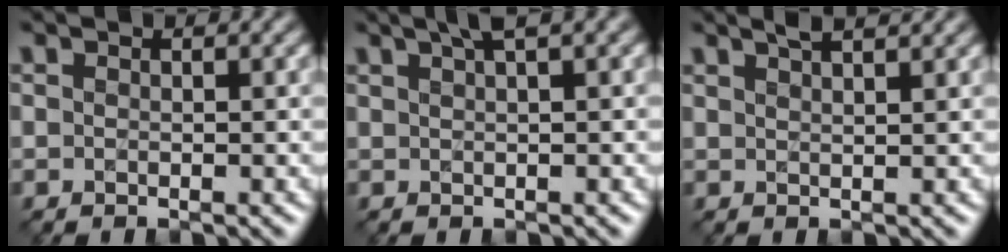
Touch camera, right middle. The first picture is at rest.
{"total": 2.8, "force": [1.7, 0.5, 2.1], "torque": [-0.022, 0.012, 0.025]}
{"total": 3.3, "force": [2.4, 1.1, 2.0], "torque": [0.001, 0.019, 0.008]}